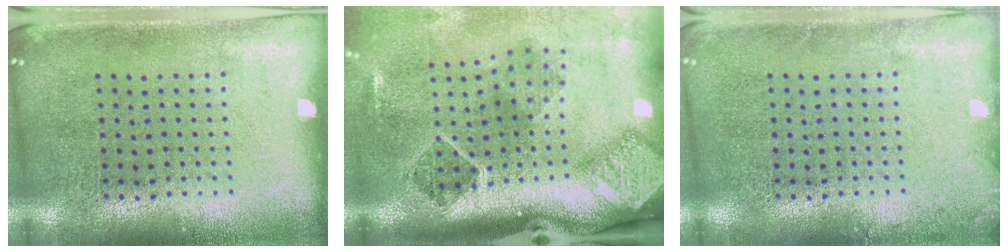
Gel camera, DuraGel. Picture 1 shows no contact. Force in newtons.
{"total": 3.0, "press": 1.9, "slide": 2.3}
{"total": 1.2, "press": 1.2, "slide": 0.2}